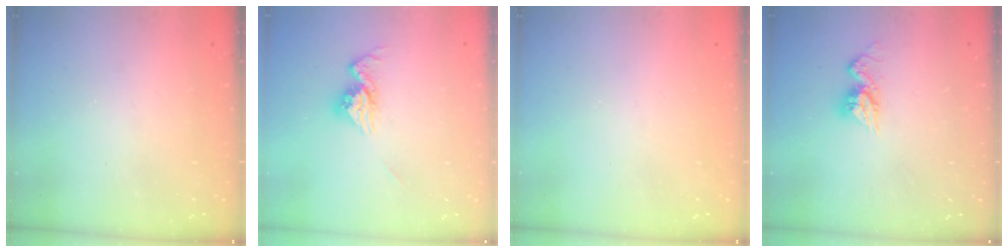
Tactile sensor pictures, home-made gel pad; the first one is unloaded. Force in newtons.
{"total": 12.4, "press": 12.3, "slide": 1.0}
{"total": 0.0}
{"total": 8.9, "press": 8.9, "slide": 0.6}